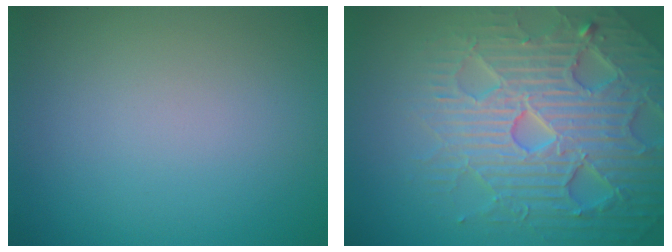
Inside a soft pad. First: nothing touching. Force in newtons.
{"total": 7.2, "press": 7.0, "slide": 1.4}